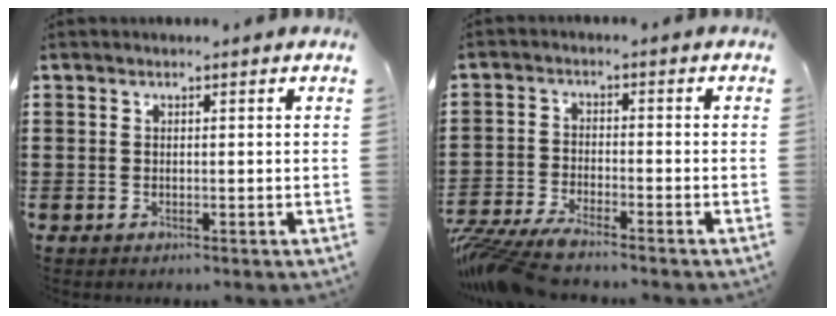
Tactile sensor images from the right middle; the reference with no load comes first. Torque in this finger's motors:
{"motor_torque": [1.45, -0.31, 0.36, 0.21]}